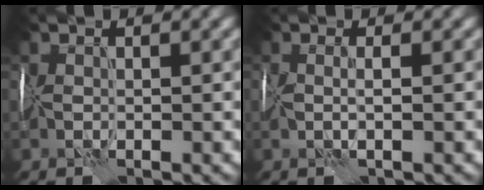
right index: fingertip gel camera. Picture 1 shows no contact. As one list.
[{"total": 1.0, "force": [0.0, -0.1, 1.0], "torque": [-0.020, -0.002, -0.001]}]